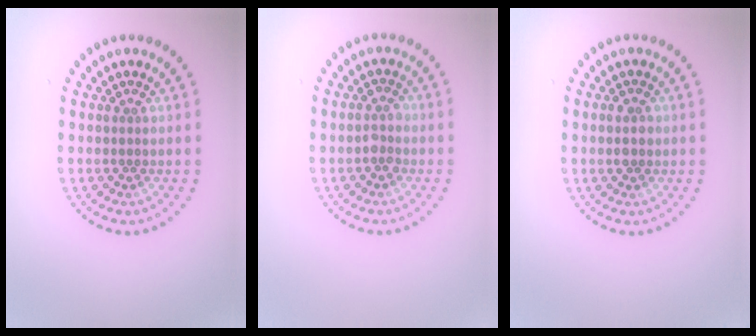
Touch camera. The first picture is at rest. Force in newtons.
{"total": 1.5, "press": 1.4, "slide": 0.5}
{"total": 2.0, "press": 2.0, "slide": 0.1}